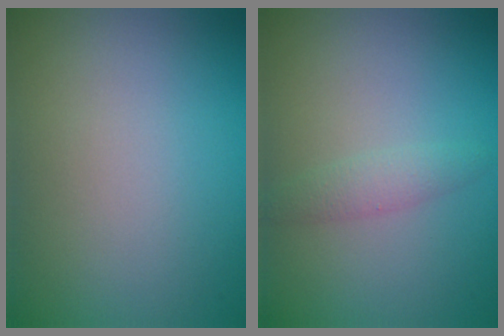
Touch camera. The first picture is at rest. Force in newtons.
{"total": 1.5, "press": 1.5, "slide": 0.1}